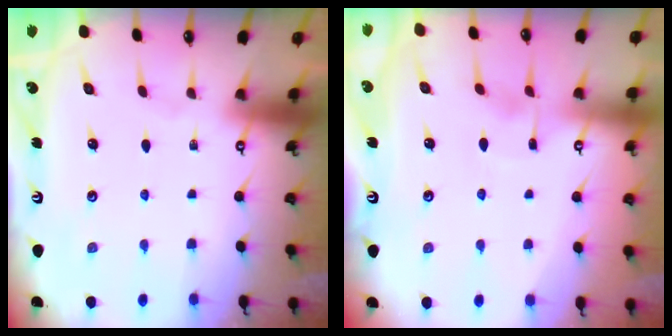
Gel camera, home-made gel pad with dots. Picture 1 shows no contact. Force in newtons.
{"total": 3.3, "press": 3.3, "slide": 0.4}